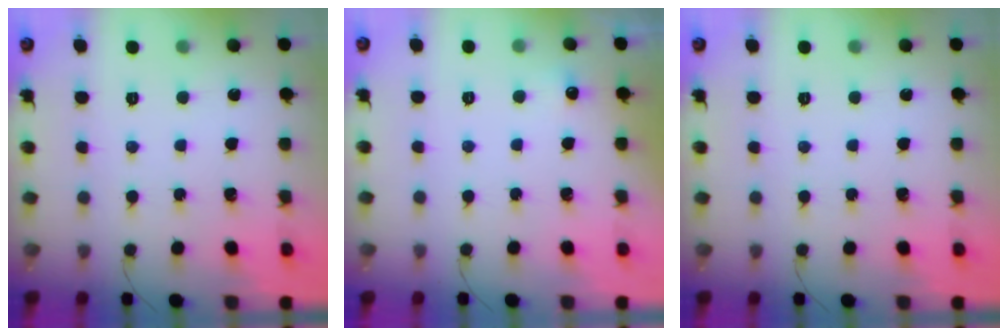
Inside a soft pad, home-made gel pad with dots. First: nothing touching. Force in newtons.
{"total": 3.7, "press": 3.6, "slide": 1.1}
{"total": 0.0}